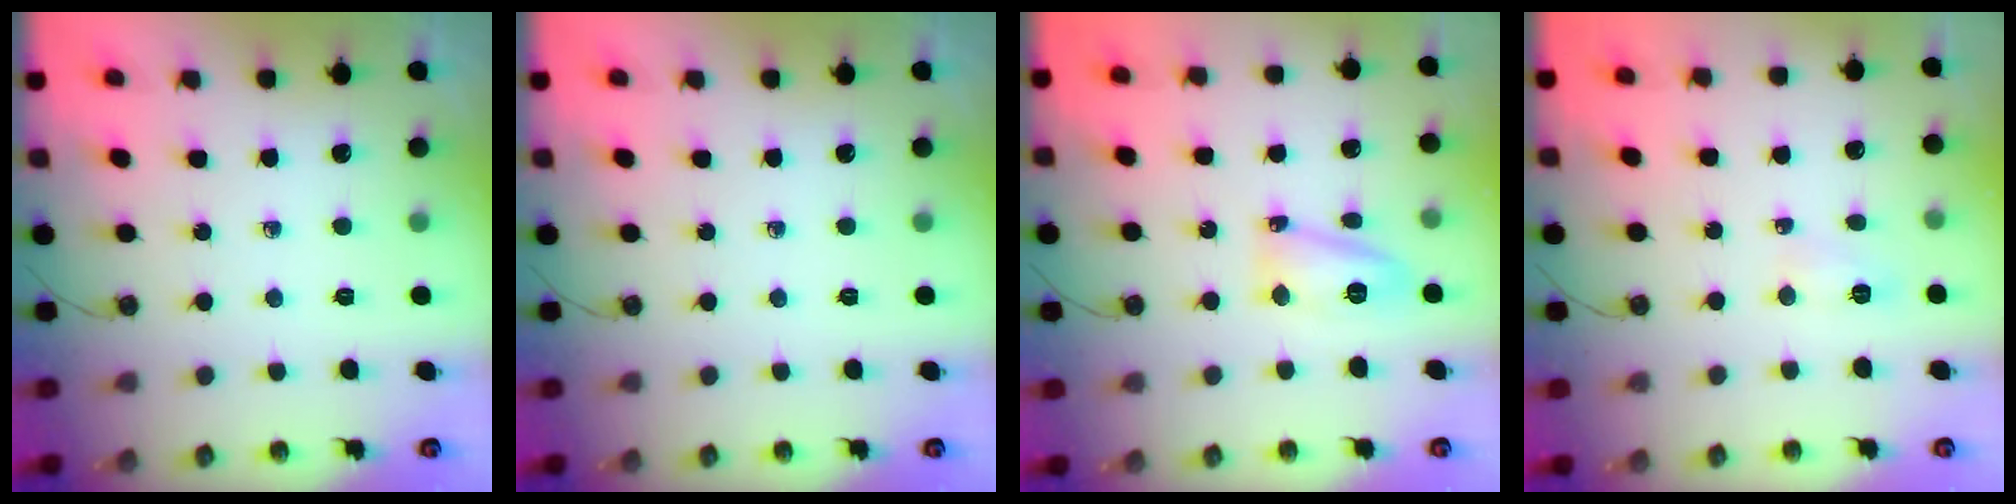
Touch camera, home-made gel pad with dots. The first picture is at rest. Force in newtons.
{"total": 0.0}
{"total": 10.3, "press": 9.6, "slide": 3.8}
{"total": 3.8, "press": 3.6, "slide": 1.3}